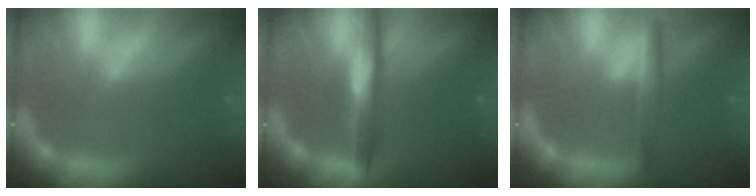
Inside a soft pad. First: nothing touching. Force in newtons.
{"total": 5.0}
{"total": 3.0}